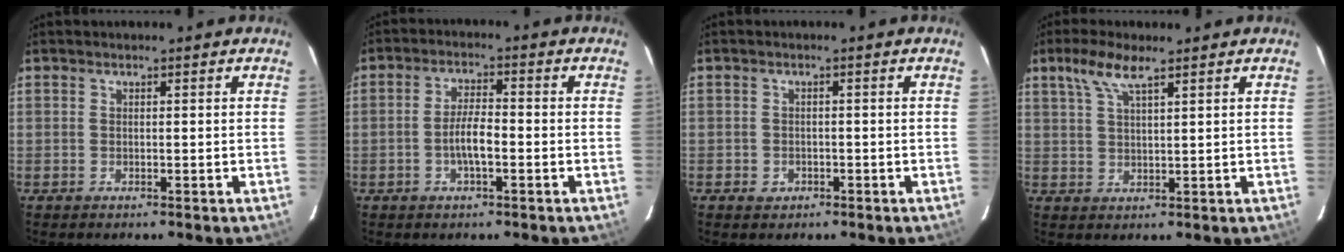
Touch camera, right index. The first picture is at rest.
{"total": 5.1, "force": [-1.6, 1.4, 4.6], "torque": [-0.090, 0.006, -0.028]}
{"total": 2.1, "force": [-1.0, 1.8, 0.4], "torque": [-0.008, 0.002, -0.013]}
{"total": 5.5, "force": [3.6, 1.3, 4.0], "torque": [-0.080, 0.009, 0.071]}